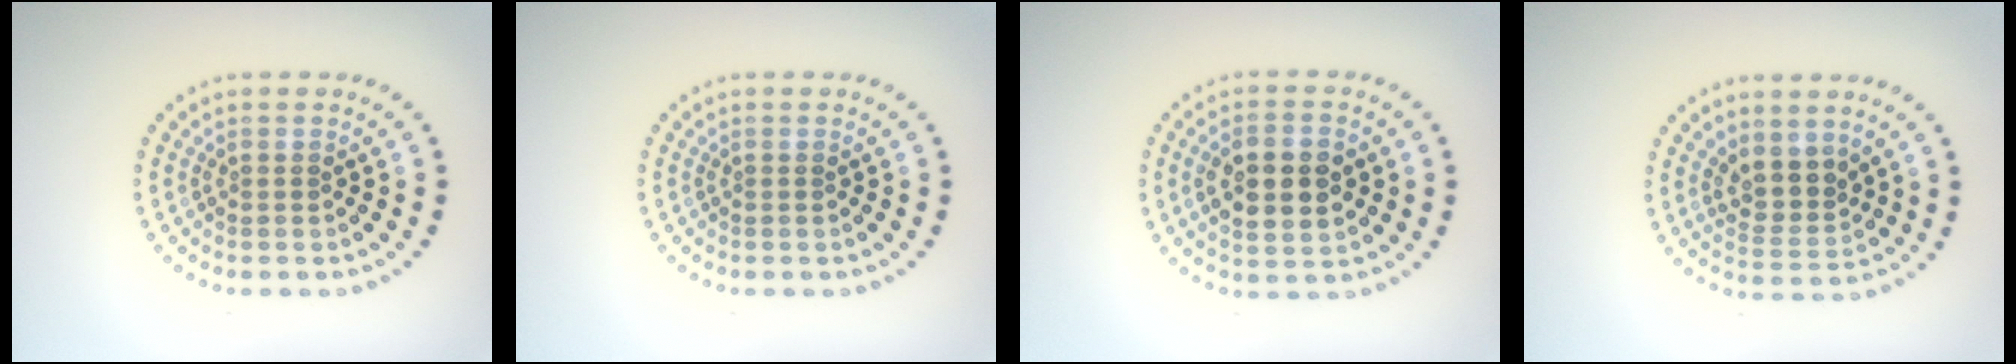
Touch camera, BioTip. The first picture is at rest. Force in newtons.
{"total": 0.0}
{"total": 5.5, "press": 5.5, "slide": 0.5}
{"total": 2.9, "press": 2.4, "slide": 1.6}